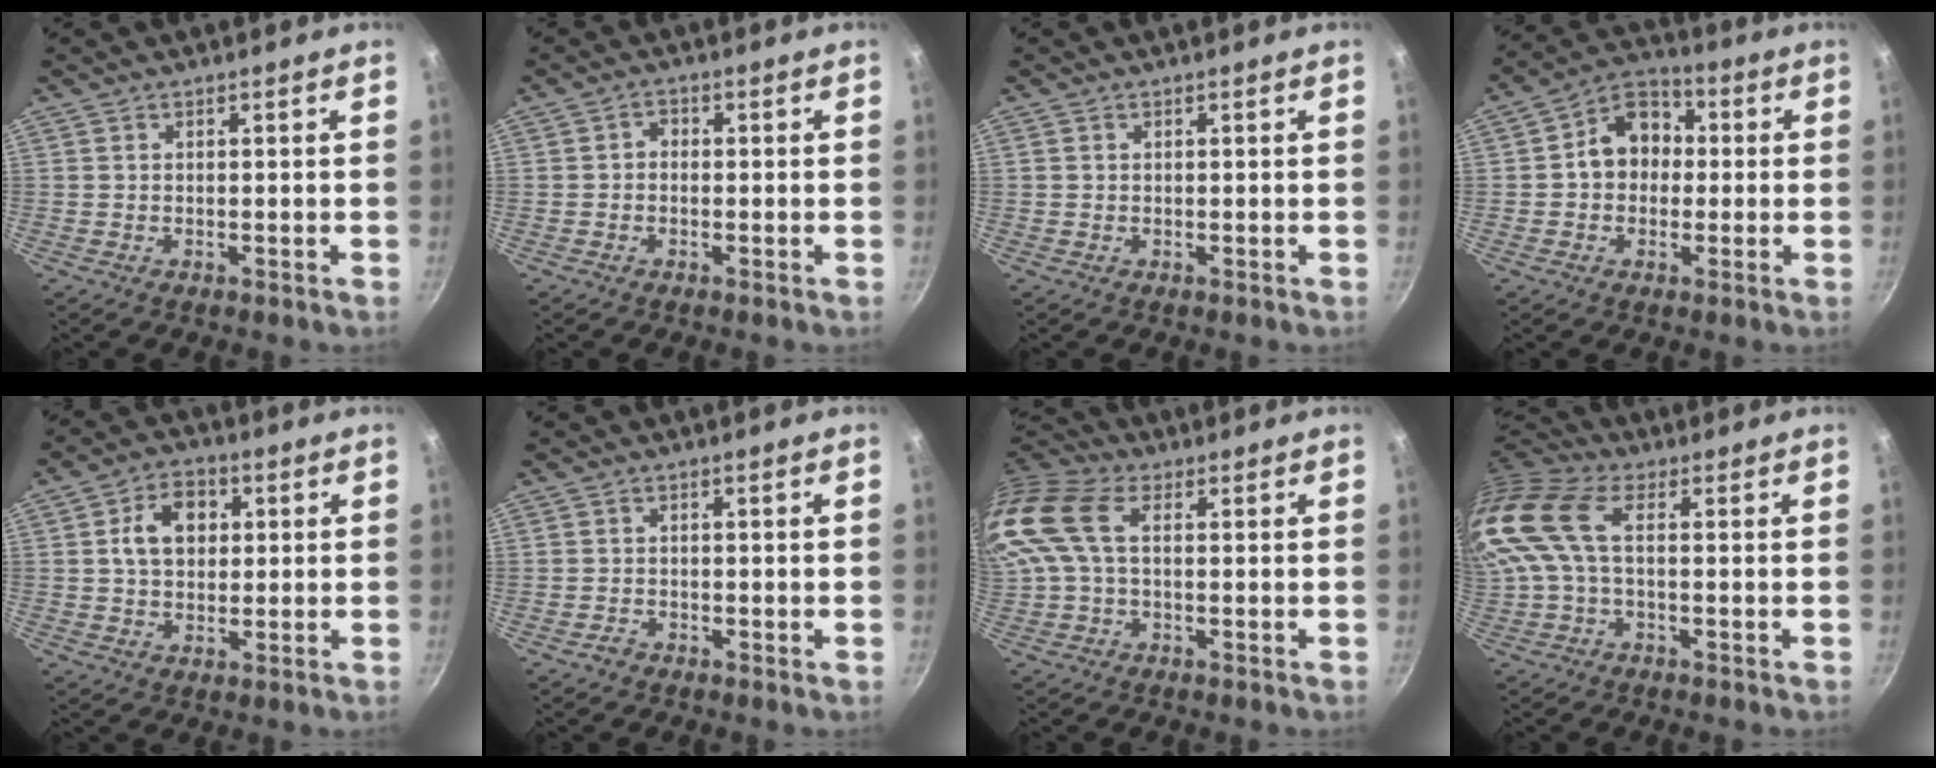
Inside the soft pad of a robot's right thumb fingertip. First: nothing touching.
{"total": 1.6, "force": [-0.3, 1.3, 0.8], "torque": [-0.010, 0.008, -0.008]}
{"total": 0.0}
{"total": 9.8, "force": [0.4, 7.9, 5.7], "torque": [-0.045, 0.025, -0.011]}
{"total": 8.4, "force": [1.6, 6.3, 5.4], "torque": [-0.064, 0.008, 0.020]}
{"total": 1.0, "force": [-0.8, 0.5, 0.3], "torque": [-0.008, 0.005, -0.018]}
{"total": 13.7, "force": [2.2, 7.9, 11.0], "torque": [-0.236, 0.030, 0.028]}
{"total": 13.8, "force": [1.2, 7.0, 11.8], "torque": [-0.262, 0.024, 0.009]}